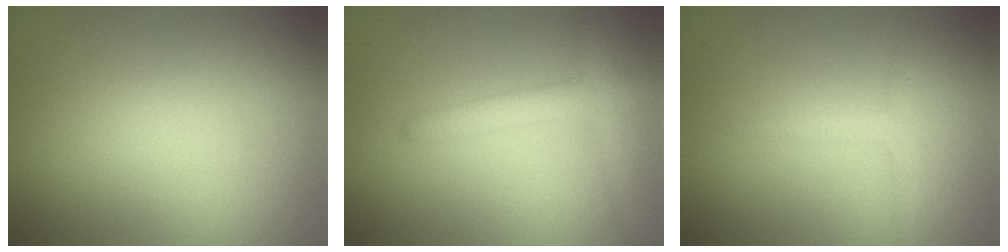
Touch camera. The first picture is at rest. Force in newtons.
{"total": 3.1, "press": 3.1, "slide": 0.3}
{"total": 1.4, "press": 1.4, "slide": 0.1}